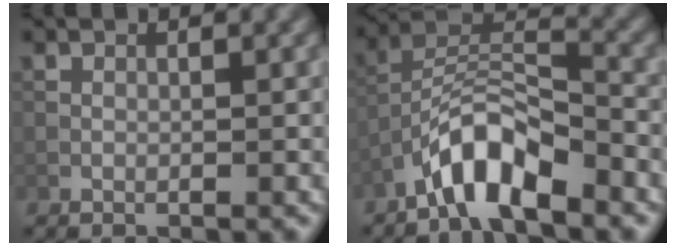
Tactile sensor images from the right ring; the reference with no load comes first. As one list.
[{"total": 6.3, "force": [-4.4, 1.9, 4.1], "torque": [-0.073, 0.012, -0.086]}]